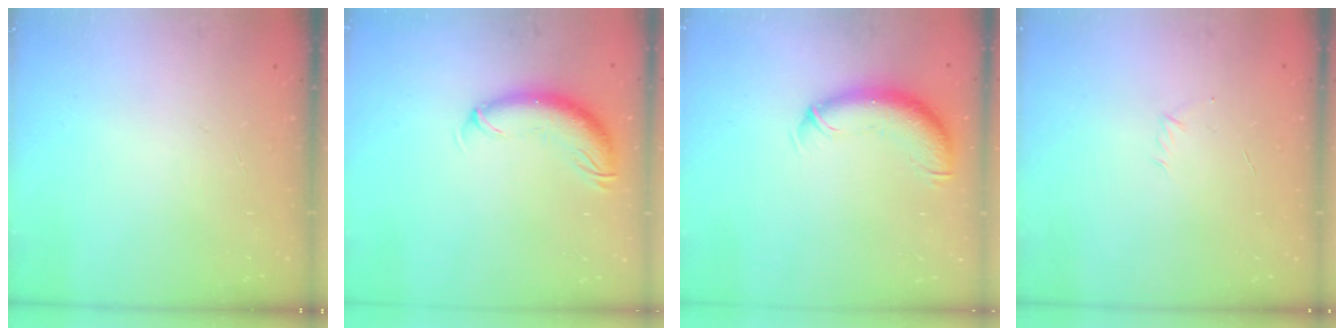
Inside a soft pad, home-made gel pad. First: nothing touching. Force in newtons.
{"total": 10.6, "press": 10.4, "slide": 2.2}
{"total": 10.9, "press": 10.6, "slide": 2.3}
{"total": 2.9, "press": 2.8, "slide": 0.7}